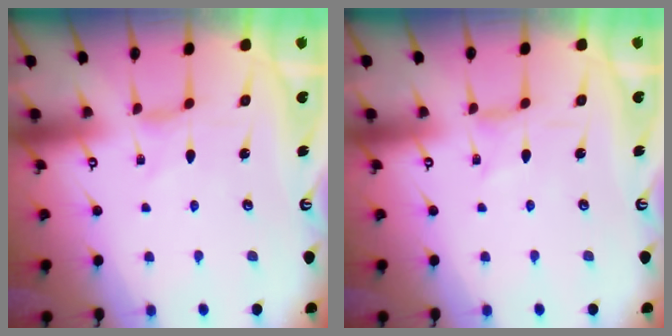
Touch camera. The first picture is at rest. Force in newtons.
{"total": 0.0}